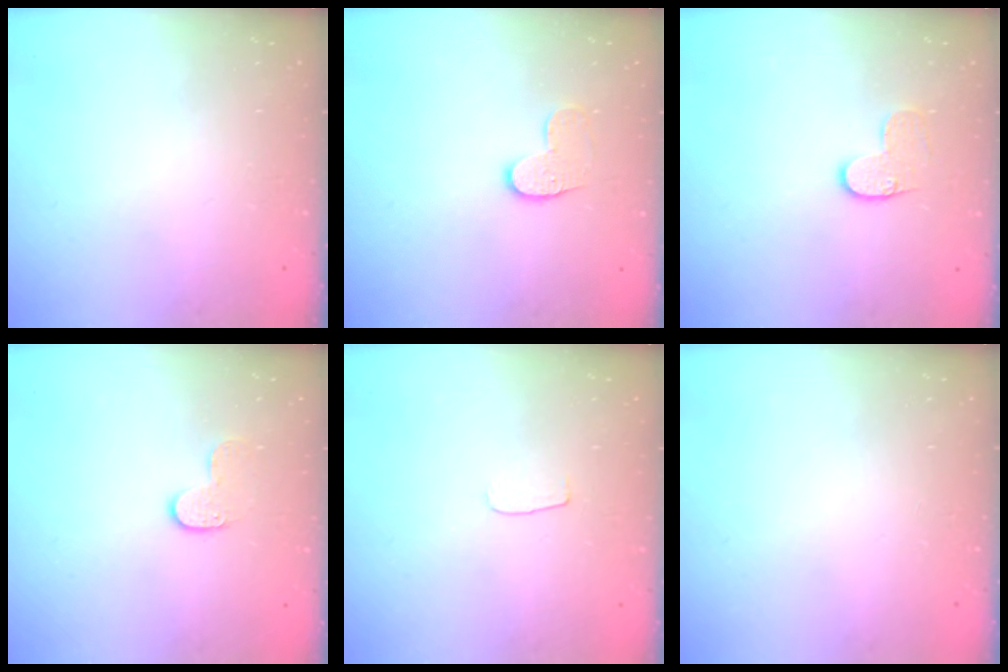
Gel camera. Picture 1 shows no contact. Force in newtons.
{"total": 8.2, "press": 8.2, "slide": 0.3}
{"total": 6.7, "press": 6.7, "slide": 0.1}
{"total": 6.1, "press": 6.1, "slide": 0.2}
{"total": 3.1, "press": 3.1, "slide": 0.3}
{"total": 0.0}